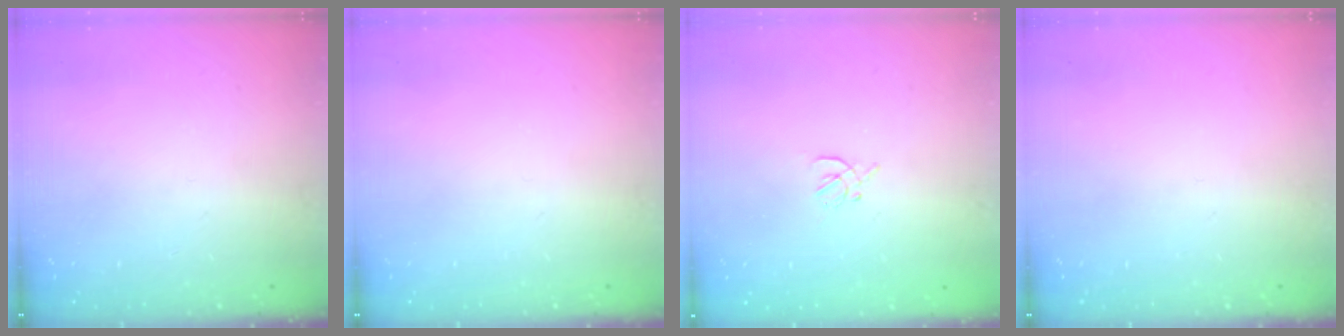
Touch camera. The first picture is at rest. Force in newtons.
{"total": 0.0}
{"total": 1.4, "press": 1.3, "slide": 0.5}
{"total": 0.0}